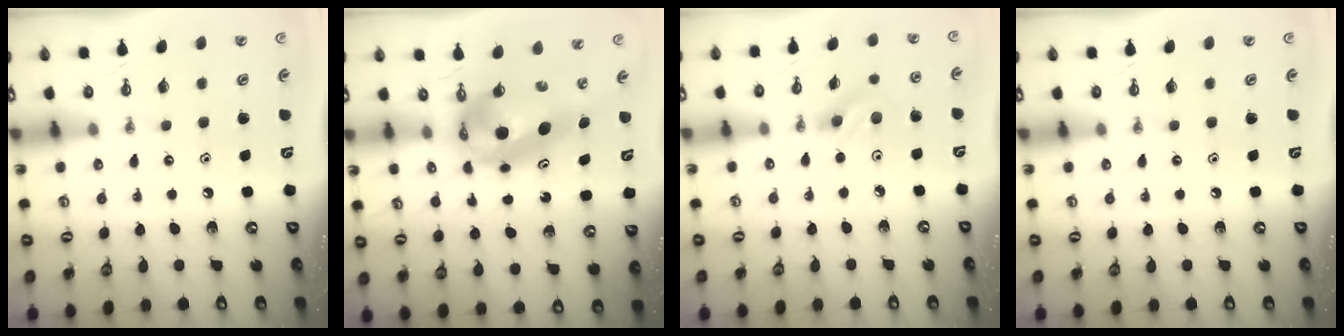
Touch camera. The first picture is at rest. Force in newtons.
{"total": 7.6, "press": 7.6, "slide": 0.6}
{"total": 7.9, "press": 5.9, "slide": 5.3}
{"total": 0.0}